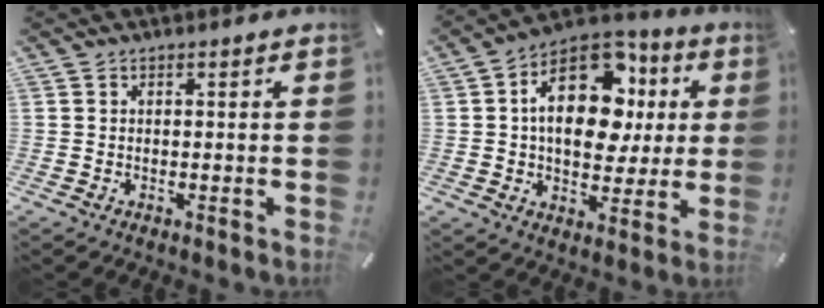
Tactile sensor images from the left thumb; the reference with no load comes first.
{"total": 19.0, "force": [4.2, 12.6, 13.7], "torque": [-0.213, -0.015, 0.075]}